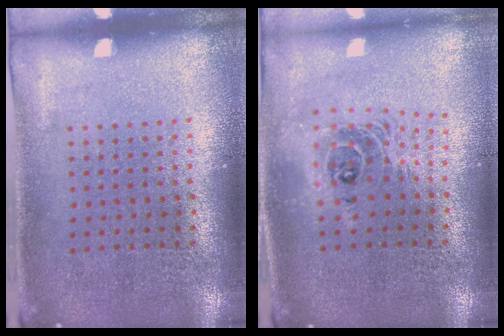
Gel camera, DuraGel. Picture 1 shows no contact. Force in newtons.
{"total": 1.8, "press": 1.4, "slide": 1.1}